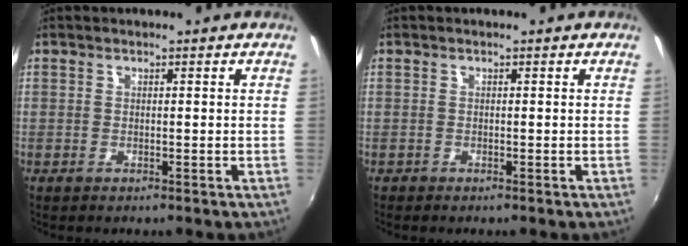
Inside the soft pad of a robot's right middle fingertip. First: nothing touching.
{"total": 0.0}